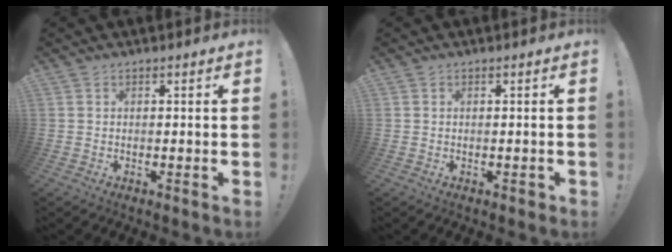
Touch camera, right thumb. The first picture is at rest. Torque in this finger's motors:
{"motor_torque": [-0.07, -0.04, 0.21, -0.04, -0.01]}